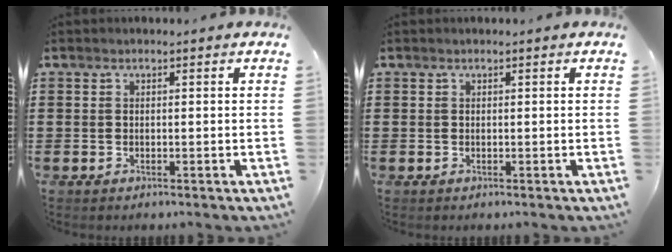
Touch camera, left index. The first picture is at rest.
{"total": 0.0}